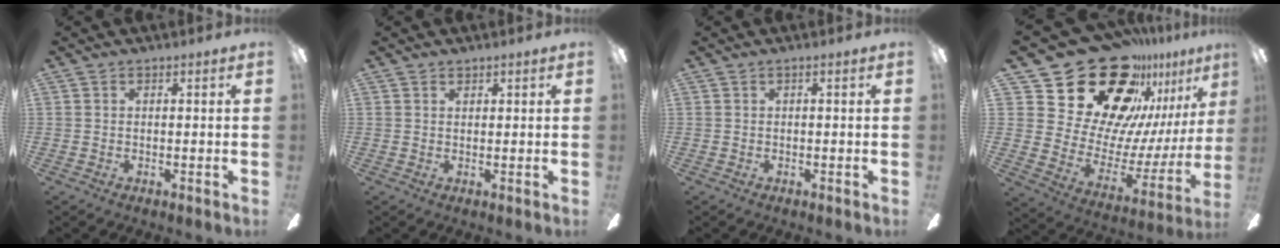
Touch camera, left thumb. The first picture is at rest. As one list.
[{"total": 1.1, "force": [0.9, 0.6, 0.2], "torque": [0.002, -0.002, 0.016]}, {"total": 0.0}, {"total": 30.4, "force": [21.4, 16.6, 13.8], "torque": [-0.222, -0.158, 0.414]}]